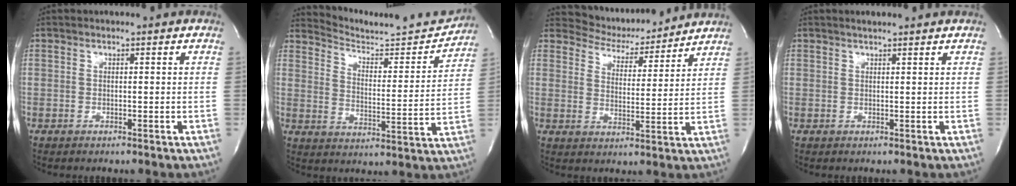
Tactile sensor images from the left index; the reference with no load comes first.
{"total": 13.9, "force": [13.9, 0.3, 1.2], "torque": [-0.022, -0.047, 0.193]}
{"total": 9.0, "force": [8.8, 1.6, 0.4], "torque": [-0.013, 0.000, 0.130]}
{"total": 2.2, "force": [2.0, 0.1, 1.0], "torque": [-0.016, 0.014, 0.032]}